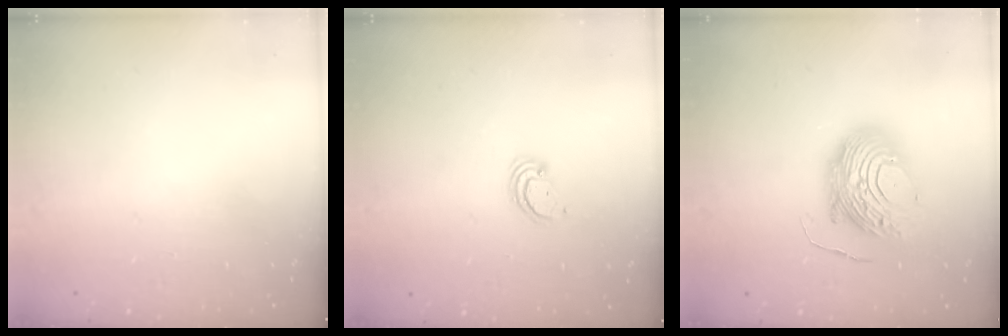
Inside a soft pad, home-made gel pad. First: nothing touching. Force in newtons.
{"total": 2.3, "press": 2.3, "slide": 0.2}
{"total": 14.4, "press": 14.4, "slide": 1.3}